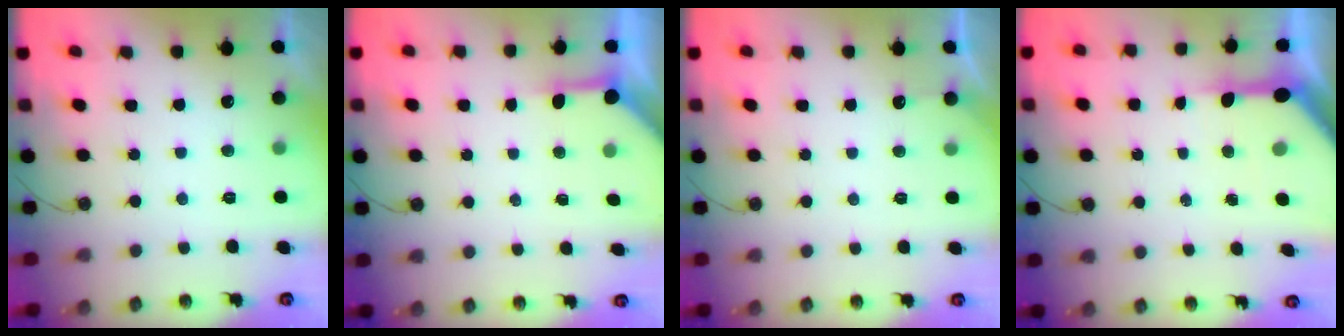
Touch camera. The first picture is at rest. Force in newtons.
{"total": 3.9, "press": 3.8, "slide": 0.5}
{"total": 2.3, "press": 2.3, "slide": 0.3}
{"total": 9.1, "press": 9.1, "slide": 1.0}